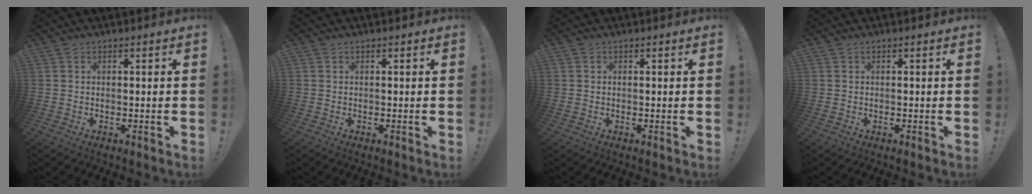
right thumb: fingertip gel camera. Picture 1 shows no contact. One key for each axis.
{"total": 0.0}
{"total": 0.0}
{"total": 0.0}